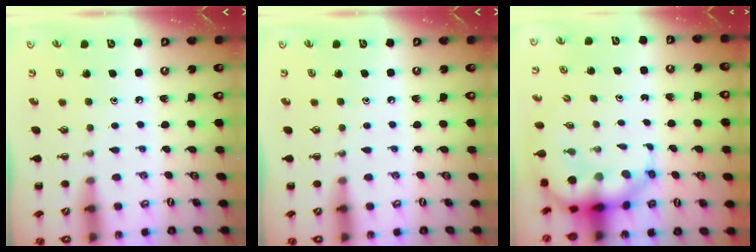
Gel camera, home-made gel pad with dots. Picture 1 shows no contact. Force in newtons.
{"total": 0.0}
{"total": 7.4, "press": 7.1, "slide": 1.9}